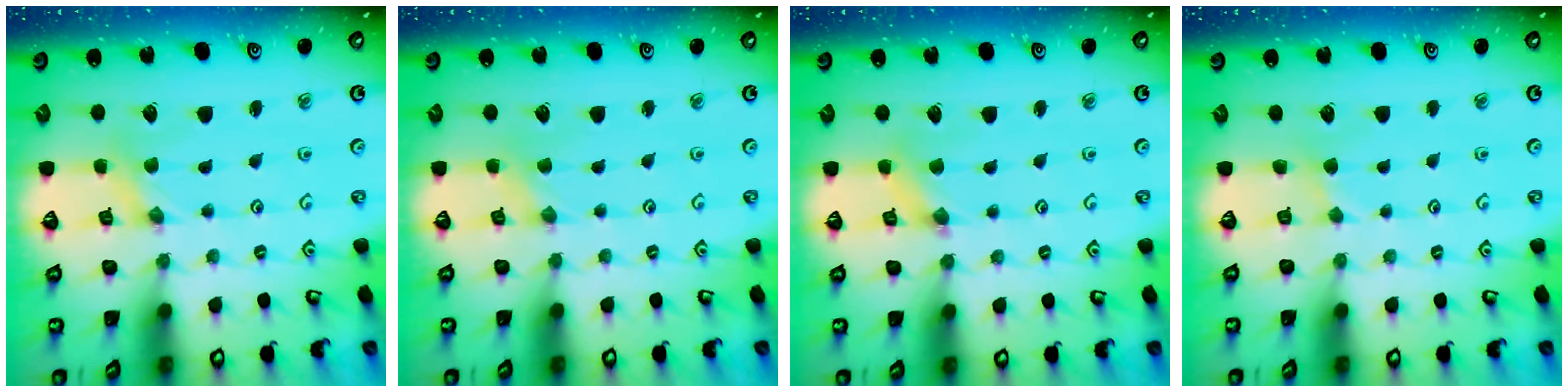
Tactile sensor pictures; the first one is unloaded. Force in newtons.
{"total": 0.0}
{"total": 1.3, "press": 1.3, "slide": 0.3}
{"total": 1.1, "press": 1.1, "slide": 0.3}